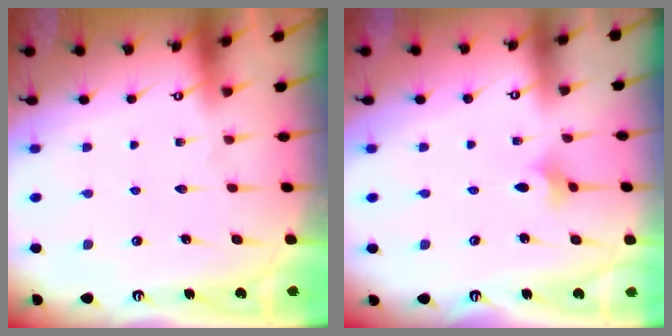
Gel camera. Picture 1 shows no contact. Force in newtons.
{"total": 2.3, "press": 2.2, "slide": 0.5}